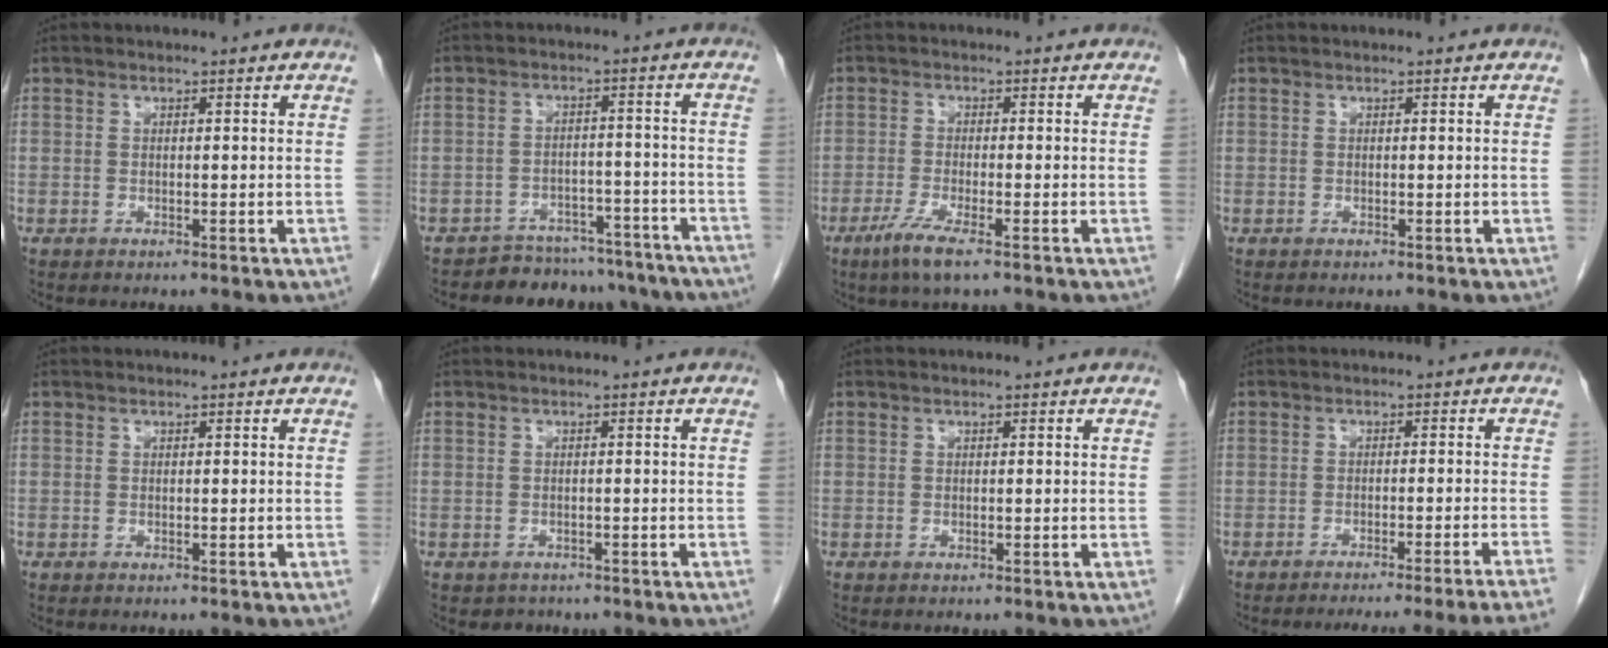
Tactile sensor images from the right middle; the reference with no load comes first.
{"total": 11.3, "force": [-10.1, 4.9, 0.9], "torque": [0.013, 0.035, -0.119]}
{"total": 4.6, "force": [-2.8, 0.3, 3.6], "torque": [-0.078, -0.013, -0.055]}
{"total": 0.0}
{"total": 0.0}
{"total": 1.6, "force": [-1.2, 1.0, -0.1], "torque": [-0.007, 0.002, -0.017]}
{"total": 0.0}
{"total": 17.1, "force": [-15.7, -2.7, 6.2], "torque": [-0.043, -0.029, -0.192]}